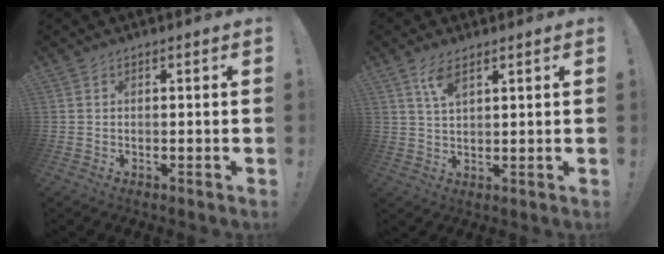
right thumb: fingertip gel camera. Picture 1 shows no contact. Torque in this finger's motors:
{"motor_torque": [-0.61, 0.54, 0.03, 0.24, 0.19]}